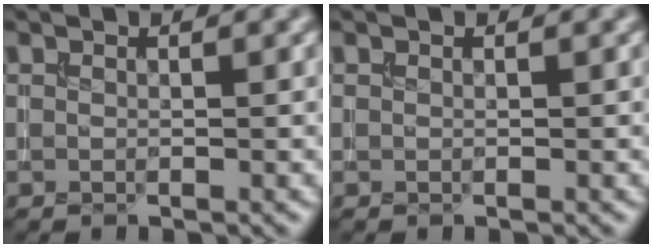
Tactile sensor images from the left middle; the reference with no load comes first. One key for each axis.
{"total": 0.0}